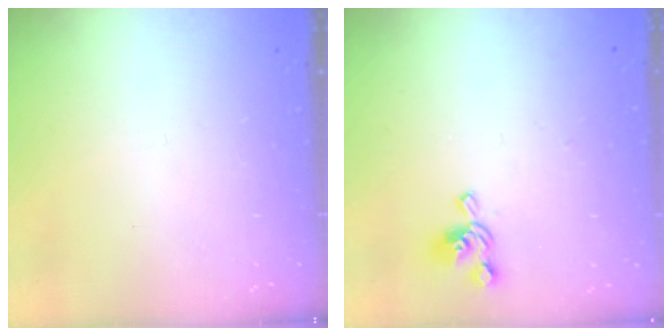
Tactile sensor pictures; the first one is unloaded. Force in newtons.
{"total": 1.7, "press": 1.4, "slide": 1.0}